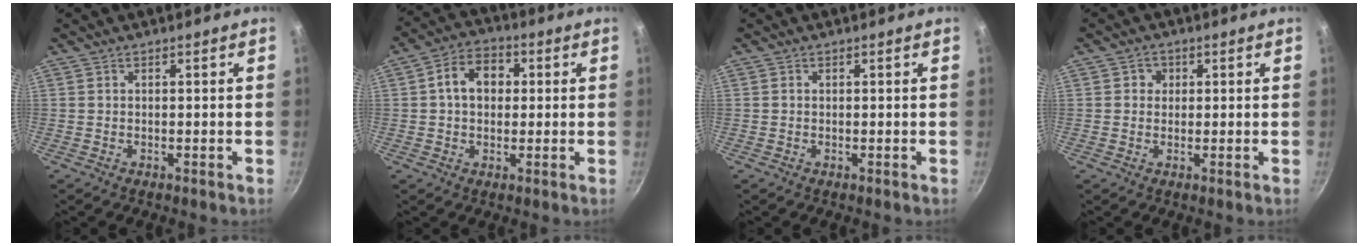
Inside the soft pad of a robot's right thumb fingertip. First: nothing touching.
{"total": 8.7, "force": [1.3, 6.5, 5.7], "torque": [-0.065, 0.018, 0.008]}
{"total": 0.0}
{"total": 2.6, "force": [0.6, 2.5, 0.6], "torque": [0.007, 0.000, 0.003]}